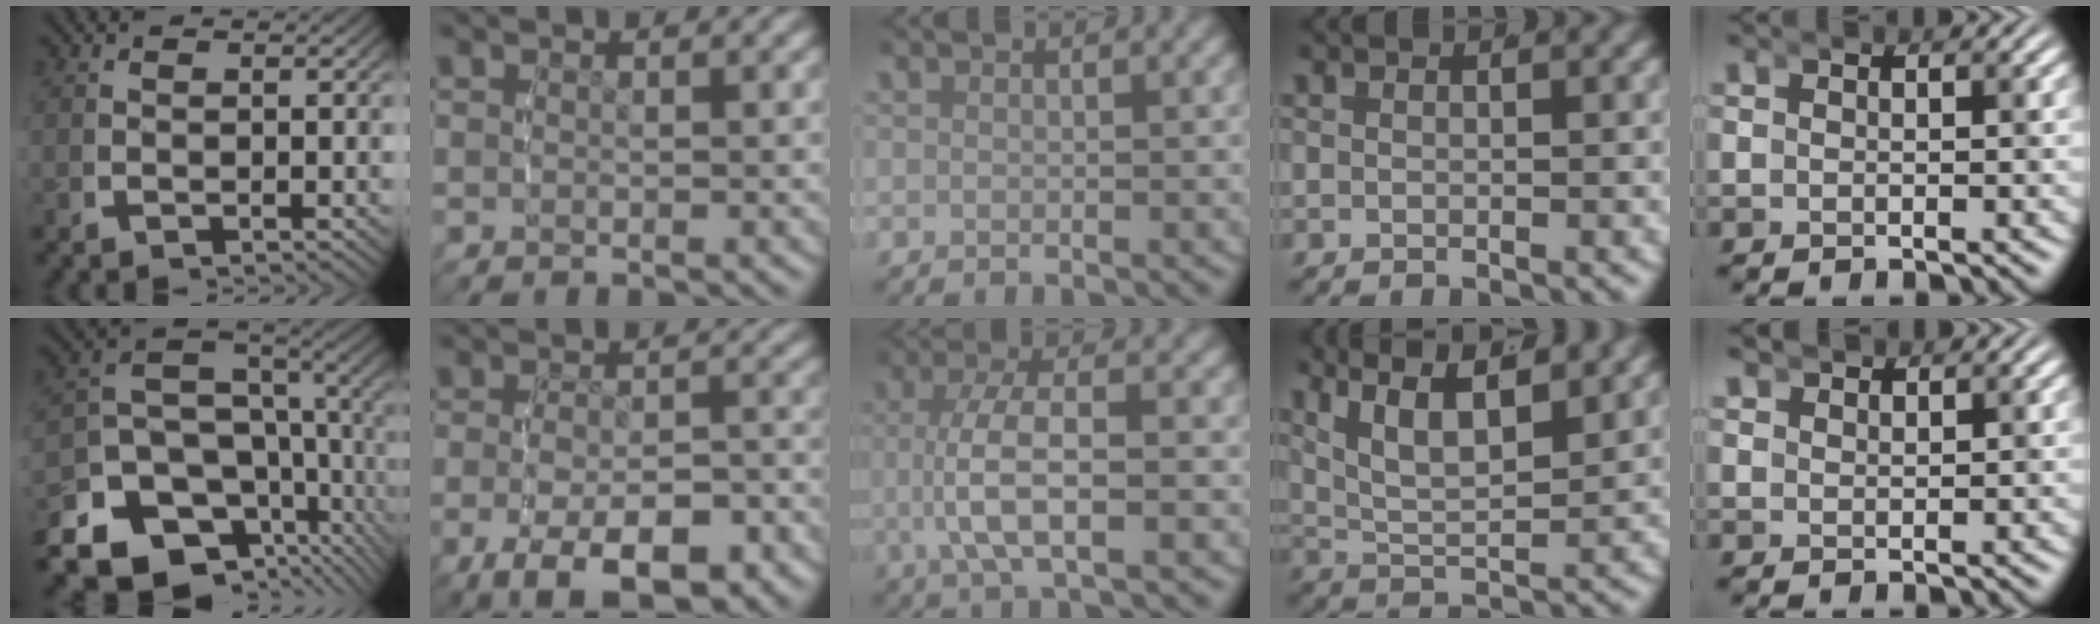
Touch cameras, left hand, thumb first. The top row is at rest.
{"thumb": {"total": 14.0, "force": [-4.1, 10.2, 8.7], "torque": [-0.151, -0.039, -0.059]}, "index": {"total": 9.0, "force": [-5.5, 4.1, 5.9], "torque": [-0.106, -0.033, -0.066]}, "middle": {"total": 5.1, "force": [-0.4, 1.6, 4.8], "torque": [-0.100, -0.001, -0.008]}, "ring": {"total": 9.0, "force": [3.0, 6.1, 5.9], "torque": [-0.126, -0.011, 0.040]}, "little": {"total": 1.4, "force": [1.3, 0.2, 0.2], "torque": [-0.007, 0.001, 0.025]}}